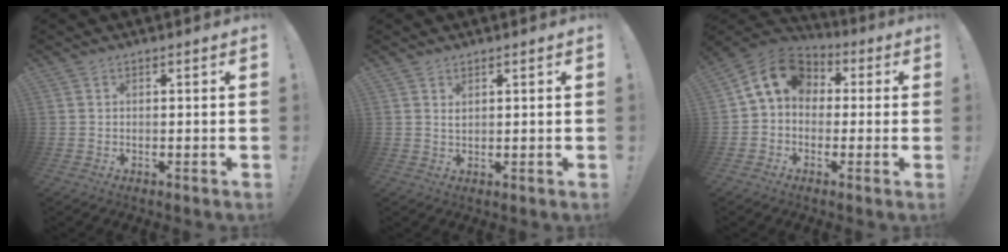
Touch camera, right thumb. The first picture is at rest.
{"total": 1.3, "force": [1.1, 0.6, 0.5], "torque": [-0.004, -0.005, 0.019]}
{"total": 11.2, "force": [2.1, 8.9, 6.5], "torque": [-0.103, 0.009, 0.044]}